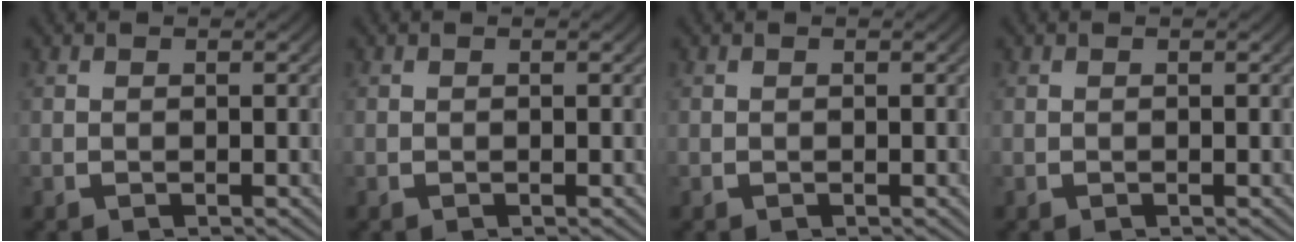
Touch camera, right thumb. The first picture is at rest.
{"total": 0.0}
{"total": 0.0}
{"total": 0.0}